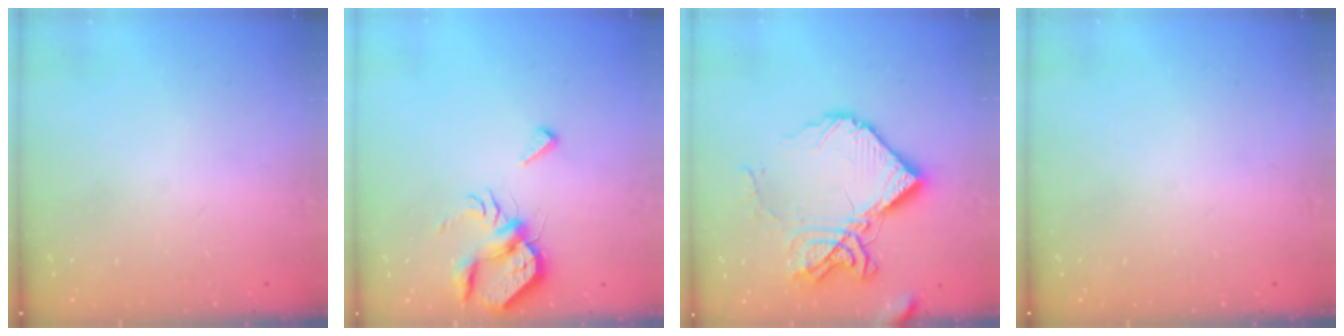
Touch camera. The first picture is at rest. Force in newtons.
{"total": 7.5, "press": 7.5, "slide": 0.6}
{"total": 16.3, "press": 16.2, "slide": 1.5}
{"total": 0.0}